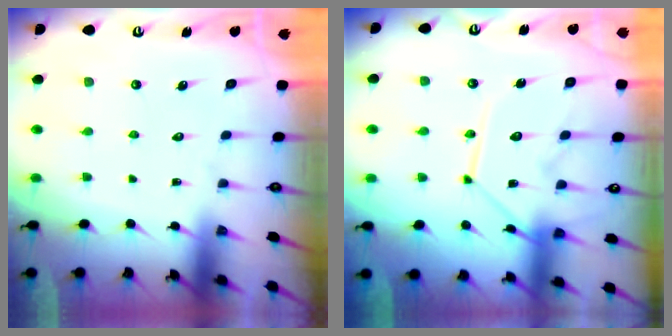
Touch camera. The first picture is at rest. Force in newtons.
{"total": 12.9, "press": 12.8, "slide": 1.6}